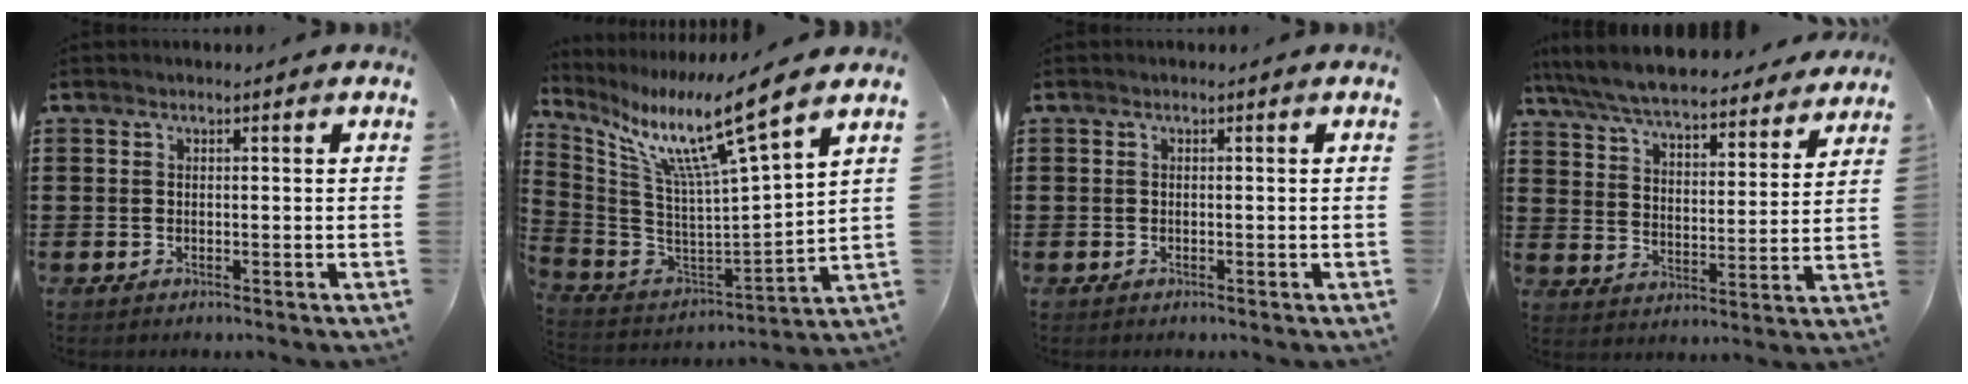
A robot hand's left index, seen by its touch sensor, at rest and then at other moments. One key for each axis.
{"total": 11.7, "fx": 7.8, "fy": -0.3, "fz": 8.7, "tx": -0.187, "ty": -0.062, "tz": 0.119}
{"total": 0.0}
{"total": 7.4, "fx": 7.0, "fy": 0.4, "fz": 2.3, "tx": -0.075, "ty": -0.043, "tz": 0.123}